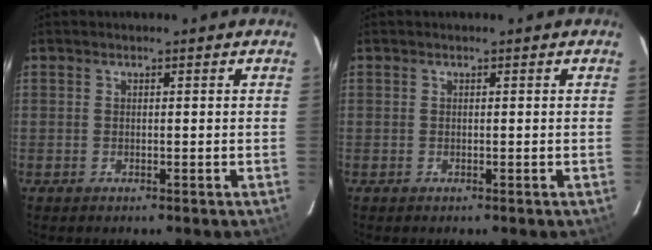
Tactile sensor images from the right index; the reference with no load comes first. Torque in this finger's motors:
{"motor_torque": [0.00, 0.00, 0.00, 0.00]}